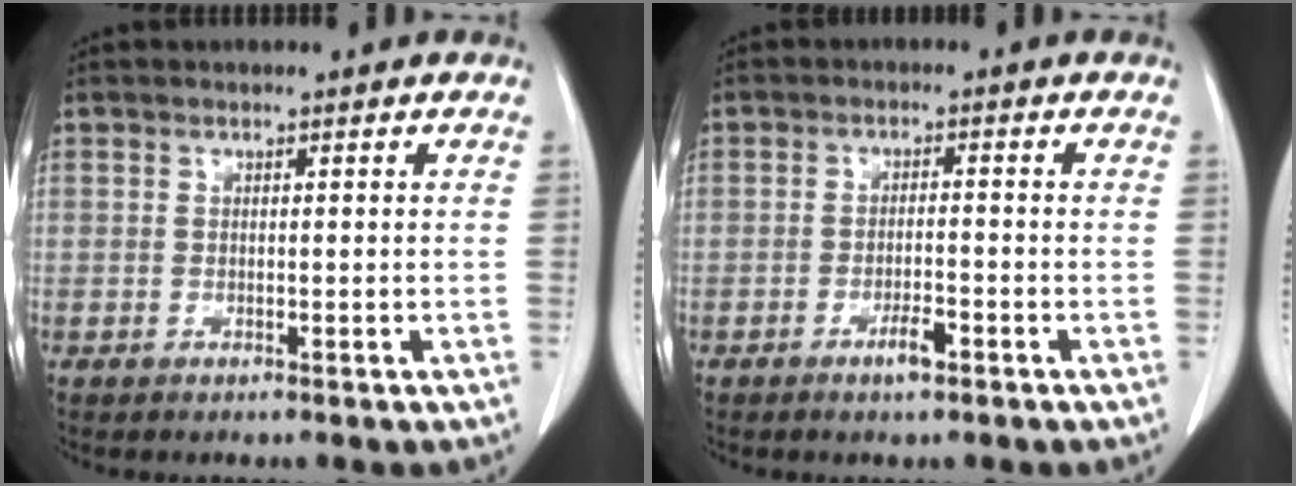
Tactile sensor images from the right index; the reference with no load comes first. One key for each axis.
{"total": 3.0, "fx": -1.8, "fy": 0.5, "fz": 2.3, "tx": -0.040, "ty": 0.000, "tz": -0.030}